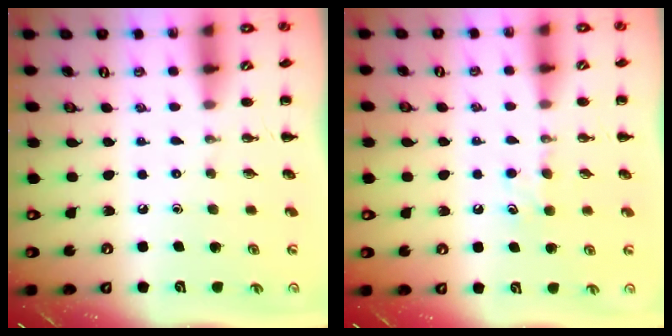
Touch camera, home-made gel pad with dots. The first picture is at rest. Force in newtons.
{"total": 5.0, "press": 4.8, "slide": 1.4}